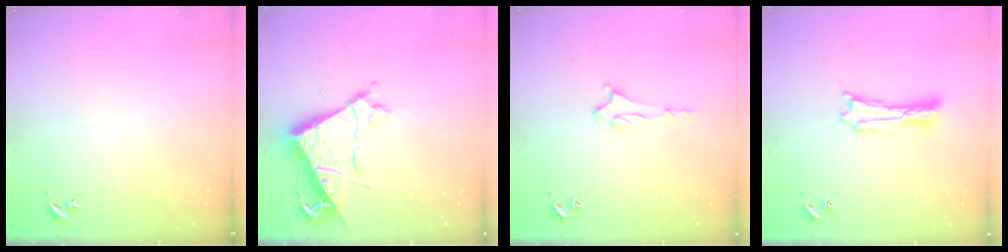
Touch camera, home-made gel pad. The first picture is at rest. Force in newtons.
{"total": 7.2, "press": 7.2, "slide": 0.7}
{"total": 1.7, "press": 1.6, "slide": 0.4}
{"total": 1.2, "press": 1.2, "slide": 0.2}